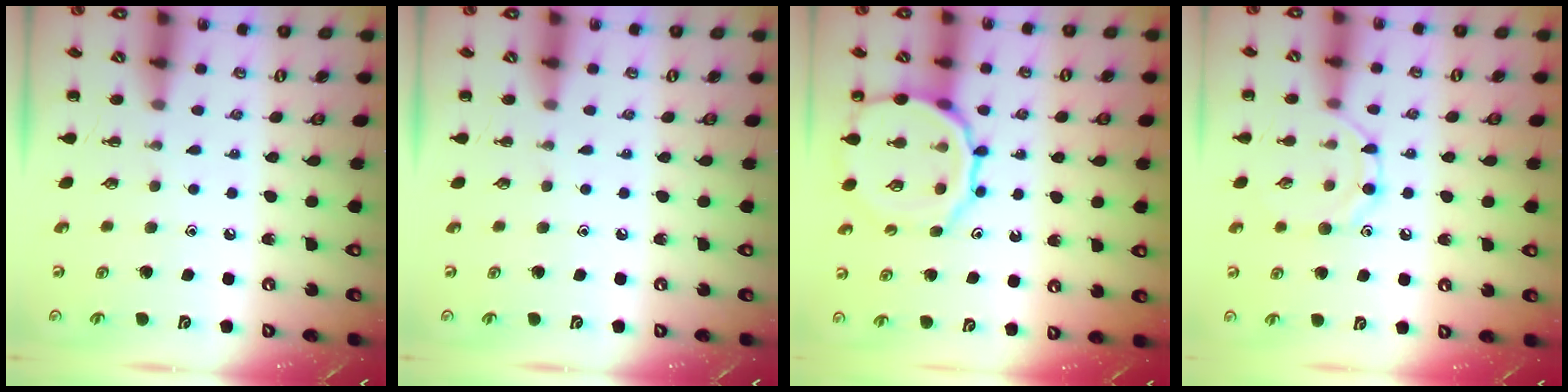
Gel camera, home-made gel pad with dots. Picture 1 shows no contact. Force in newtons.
{"total": 0.0}
{"total": 14.6, "press": 14.5, "slide": 1.7}
{"total": 9.1, "press": 9.0, "slide": 1.0}